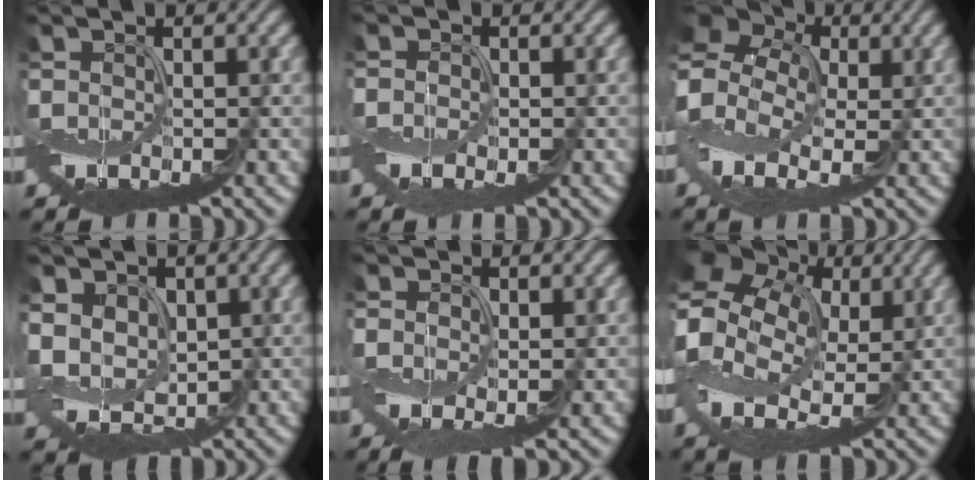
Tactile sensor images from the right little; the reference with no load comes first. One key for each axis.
{"total": 1.2, "fx": -0.6, "fy": 0.7, "fz": 0.8, "tx": -0.018, "ty": -0.002, "tz": -0.012}
{"total": 8.5, "fx": 0.6, "fy": 6.1, "fz": 5.9, "tx": -0.151, "ty": 0.015, "tz": 0.004}
{"total": 4.9, "fx": 1.4, "fy": 3.9, "fz": 2.5, "tx": -0.060, "ty": 0.000, "tz": 0.023}
{"total": 2.4, "fx": -0.4, "fy": 1.3, "fz": 2.0, "tx": -0.037, "ty": -0.007, "tz": -0.002}
{"total": 12.2, "fx": 3.3, "fy": 8.6, "fz": 8.1, "tx": -0.198, "ty": 0.023, "tz": 0.065}